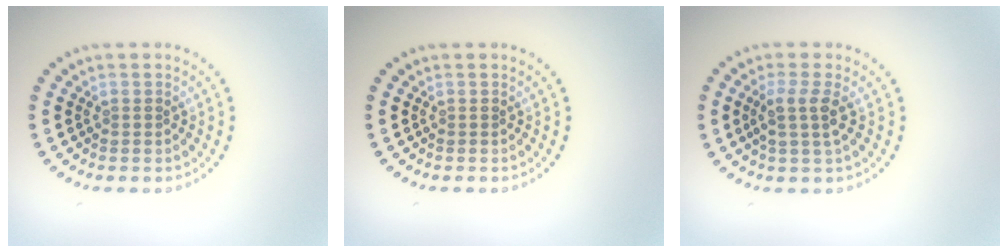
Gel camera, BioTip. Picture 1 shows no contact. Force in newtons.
{"total": 0.0}
{"total": 2.4, "press": 2.0, "slide": 1.4}